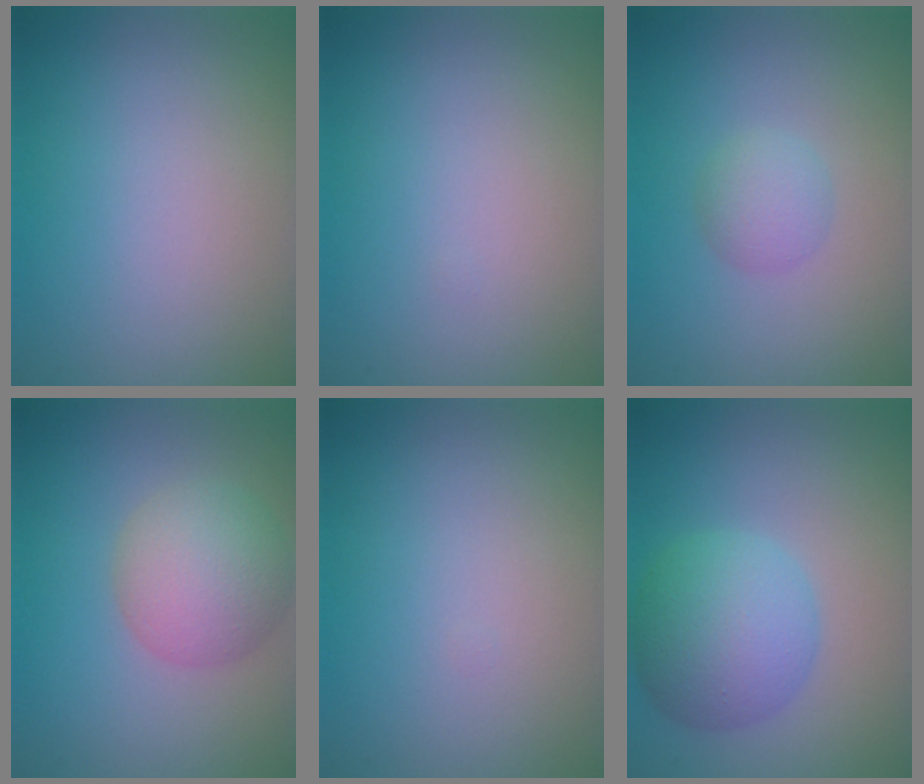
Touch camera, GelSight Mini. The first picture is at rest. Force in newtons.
{"total": 0.0}
{"total": 2.1, "press": 2.1, "slide": 0.1}
{"total": 5.4, "press": 5.4, "slide": 0.2}
{"total": 0.0}
{"total": 6.4, "press": 6.3, "slide": 0.1}